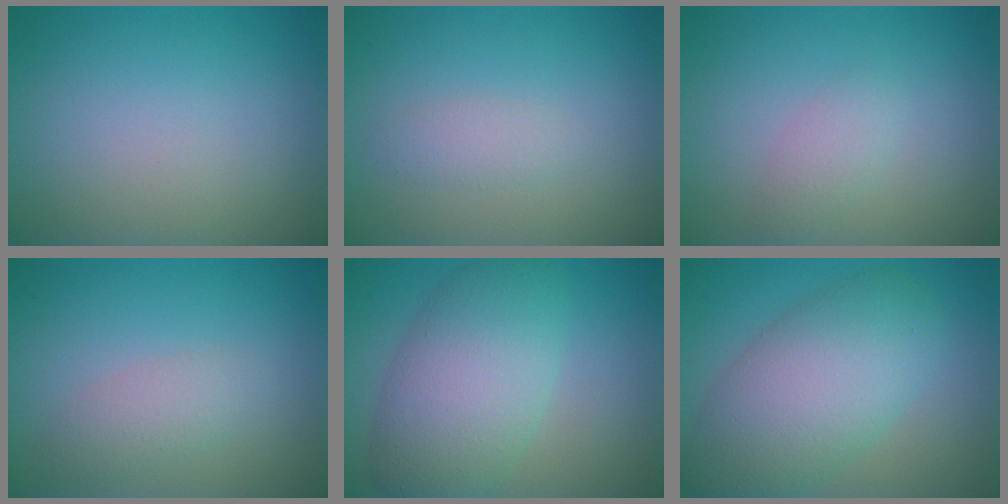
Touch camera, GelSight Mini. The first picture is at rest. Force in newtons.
{"total": 1.3, "press": 1.3, "slide": 0.0}
{"total": 1.5, "press": 1.5, "slide": 0.1}
{"total": 2.1, "press": 2.1, "slide": 0.0}
{"total": 7.7, "press": 7.7, "slide": 0.3}
{"total": 8.2, "press": 8.2, "slide": 0.3}